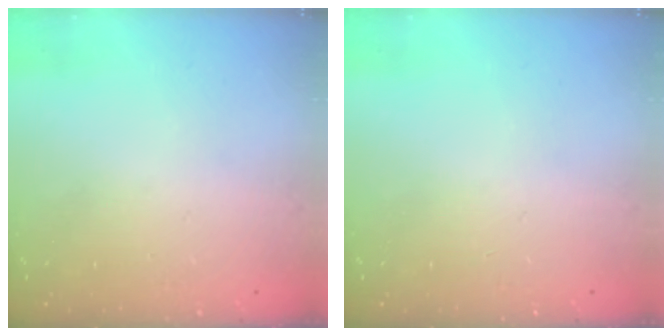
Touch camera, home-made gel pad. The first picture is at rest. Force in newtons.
{"total": 0.0}